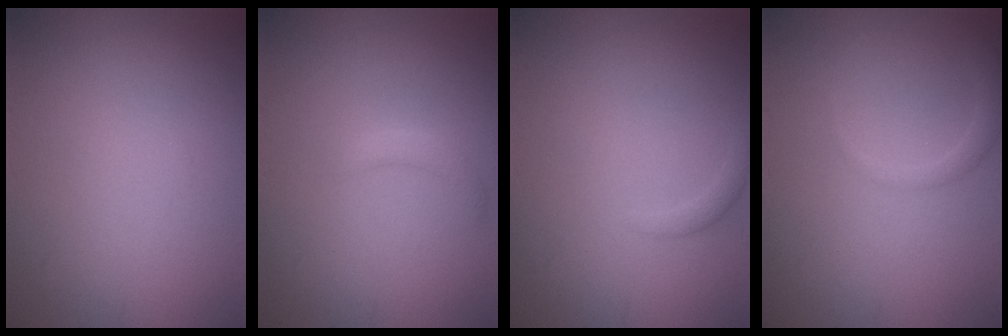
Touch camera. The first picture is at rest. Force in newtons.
{"total": 1.2, "press": 1.2, "slide": 0.1}
{"total": 0.7, "press": 0.7, "slide": 0.1}
{"total": 1.5, "press": 1.5, "slide": 0.1}